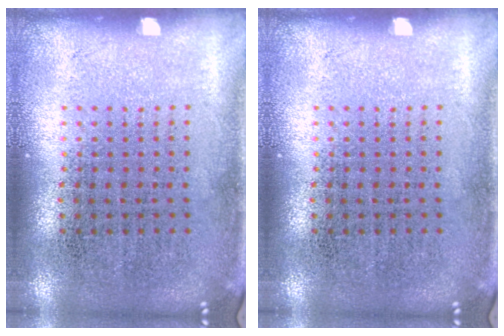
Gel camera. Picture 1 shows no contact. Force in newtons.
{"total": 0.0}